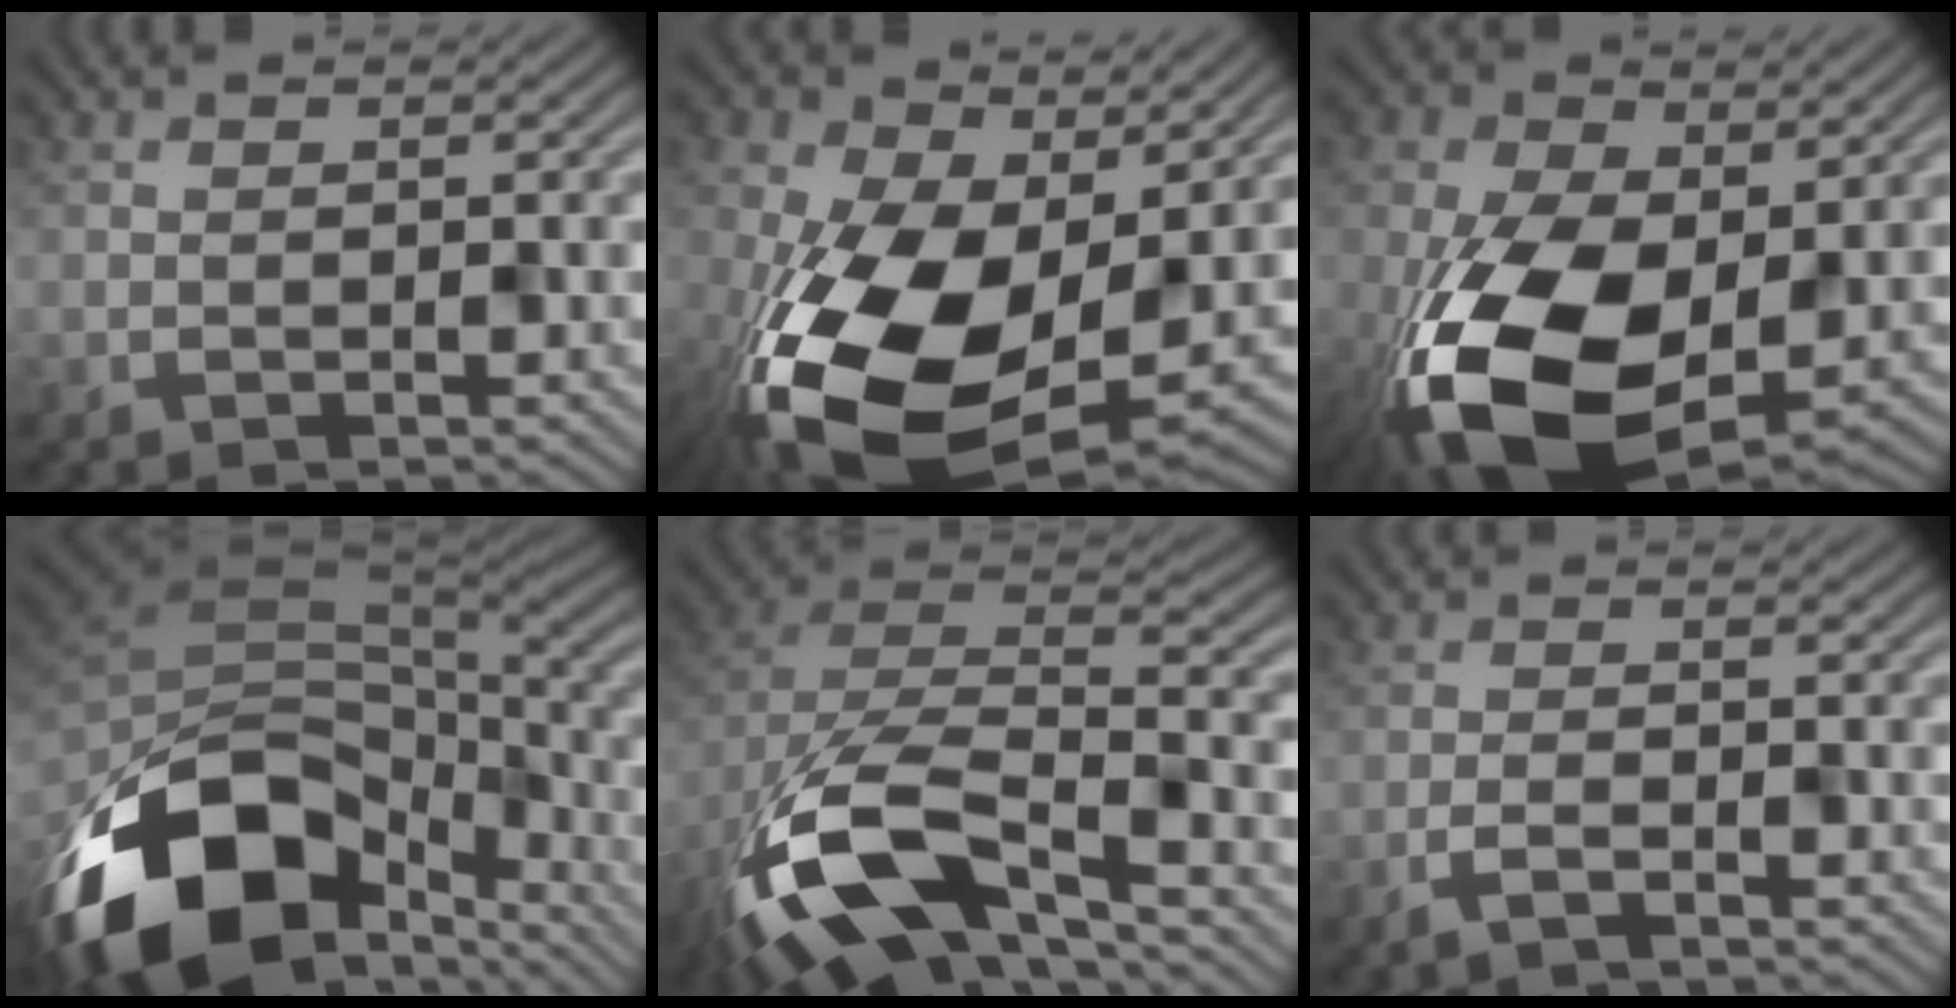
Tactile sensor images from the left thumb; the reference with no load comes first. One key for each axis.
{"total": 15.8, "fx": -2.1, "fy": 9.2, "fz": 12.7, "tx": -0.267, "ty": -0.035, "tz": -0.023}
{"total": 14.1, "fx": -3.6, "fy": 7.8, "fz": 11.2, "tx": -0.252, "ty": -0.037, "tz": -0.051}
{"total": 17.8, "fx": -9.0, "fy": 10.6, "fz": 11.1, "tx": -0.252, "ty": -0.046, "tz": -0.124}
{"total": 15.8, "fx": -8.2, "fy": 7.3, "fz": 11.4, "tx": -0.253, "ty": -0.035, "tz": -0.136}
{"total": 2.4, "fx": -2.0, "fy": 0.4, "fz": 1.3, "tx": -0.014, "ty": 0.002, "tz": -0.041}